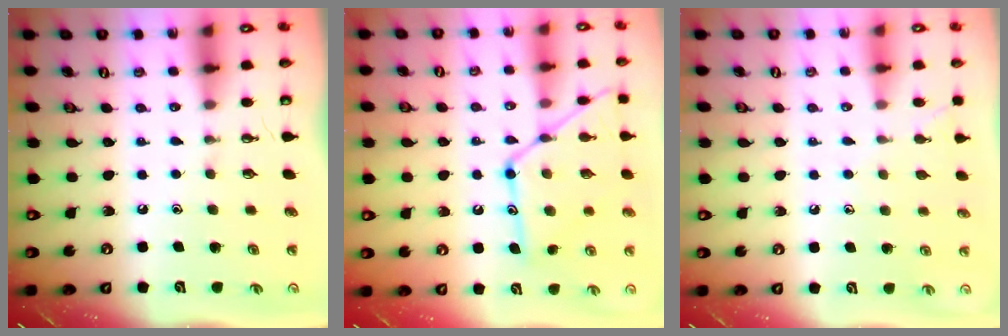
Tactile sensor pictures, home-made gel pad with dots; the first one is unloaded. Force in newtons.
{"total": 16.5, "press": 16.5, "slide": 1.3}
{"total": 5.6, "press": 5.5, "slide": 0.6}